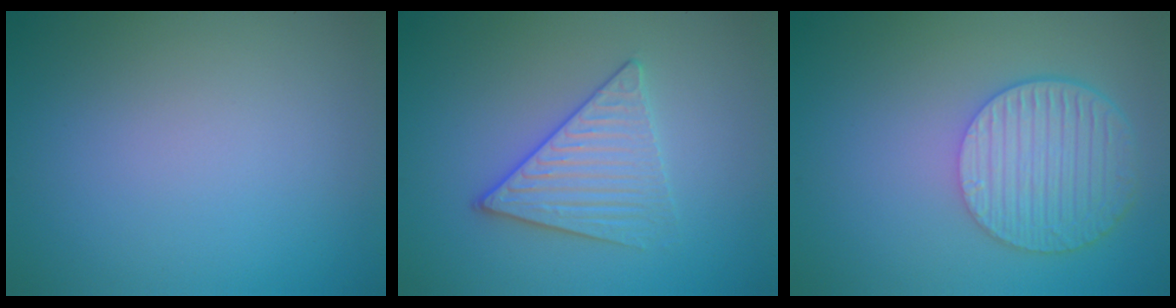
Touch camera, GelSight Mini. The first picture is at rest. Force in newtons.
{"total": 3.5, "press": 3.4, "slide": 1.1}
{"total": 6.0, "press": 4.4, "slide": 4.0}